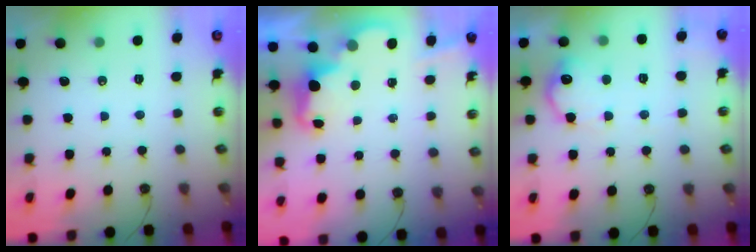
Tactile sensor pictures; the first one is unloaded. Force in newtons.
{"total": 4.0, "press": 4.0, "slide": 0.6}
{"total": 11.2, "press": 11.2, "slide": 0.4}